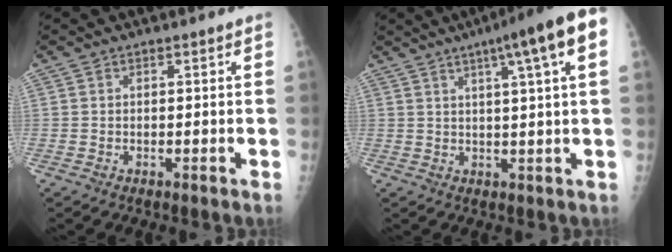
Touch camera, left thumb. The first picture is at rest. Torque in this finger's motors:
{"motor_torque": [1.27, 1.08, 0.74, -0.23, 0.08]}